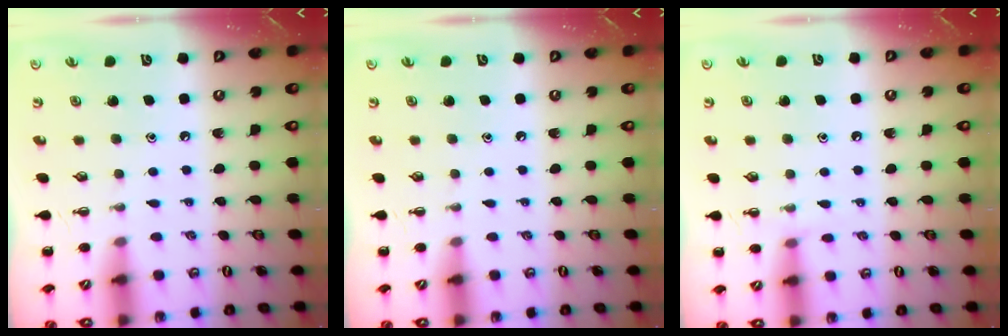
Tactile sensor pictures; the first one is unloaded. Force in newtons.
{"total": 0.0}
{"total": 5.9, "press": 5.5, "slide": 1.9}